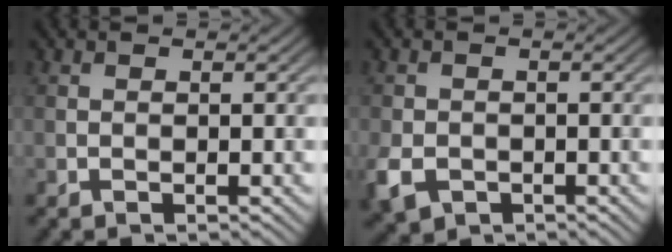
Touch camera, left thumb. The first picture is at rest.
{"total": 4.6, "force": [-1.9, 3.5, 2.4], "torque": [-0.064, -0.015, -0.041]}